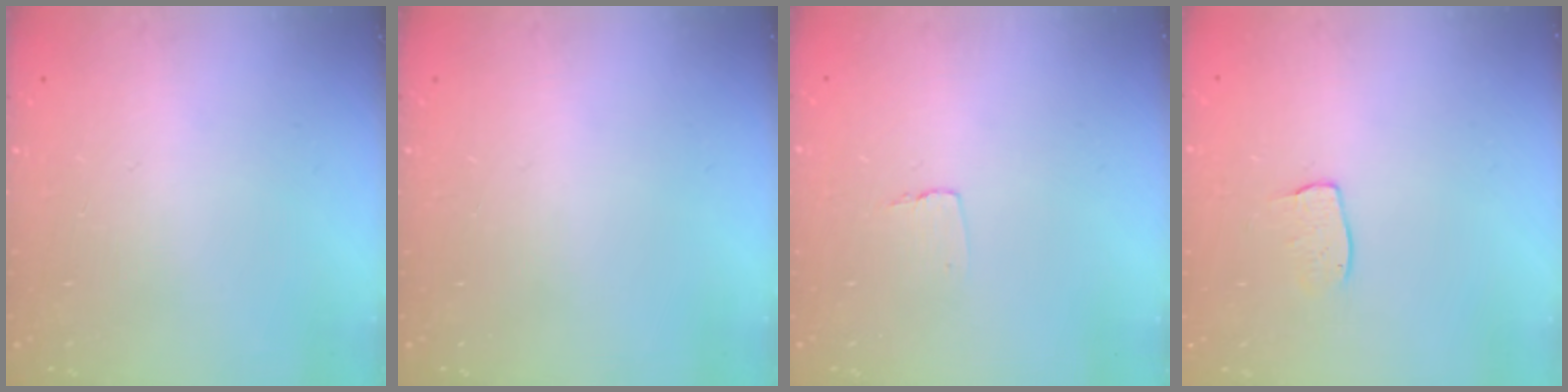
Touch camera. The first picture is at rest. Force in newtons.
{"total": 0.0}
{"total": 3.1, "press": 3.1, "slide": 0.3}
{"total": 5.0, "press": 5.0, "slide": 0.3}